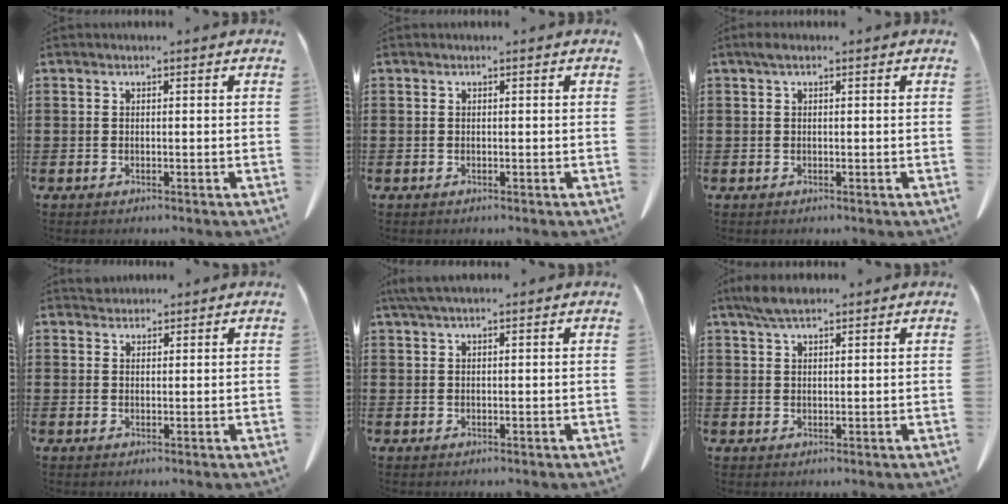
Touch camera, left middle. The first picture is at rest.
{"total": 0.0}
{"total": 1.1, "force": [0.4, 0.6, 0.8], "torque": [-0.019, 0.004, 0.007]}
{"total": 1.6, "force": [1.5, 0.5, 0.0], "torque": [0.003, -0.002, 0.030]}
{"total": 2.1, "force": [1.4, 0.4, 1.5], "torque": [-0.034, 0.001, 0.026]}
{"total": 3.9, "force": [2.9, 1.3, 2.2], "torque": [-0.052, 0.002, 0.054]}